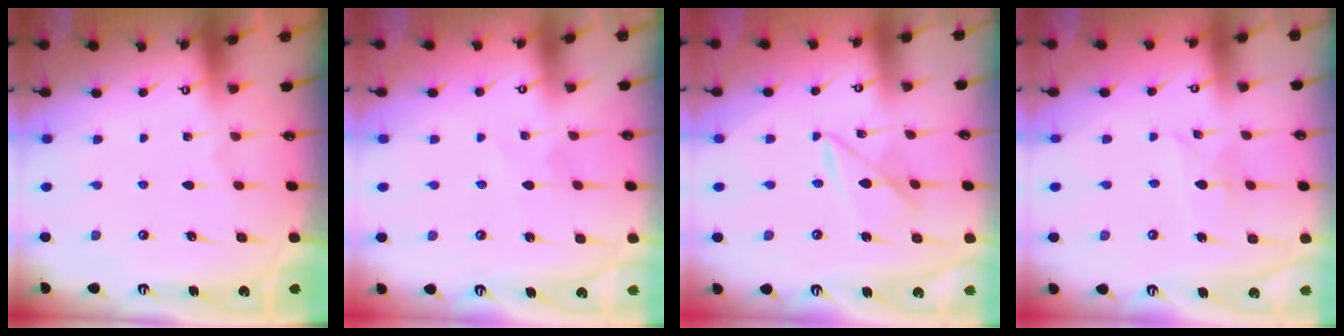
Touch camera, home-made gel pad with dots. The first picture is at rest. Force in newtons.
{"total": 2.7, "press": 2.7, "slide": 0.2}
{"total": 7.9, "press": 7.9, "slide": 0.4}
{"total": 5.6, "press": 5.6, "slide": 0.4}